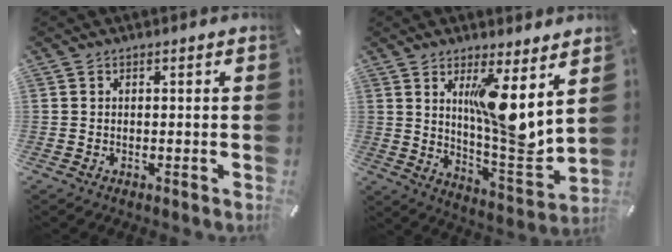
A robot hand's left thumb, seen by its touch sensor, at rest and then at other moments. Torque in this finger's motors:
{"motor_torque": [1.85, 2.72, 1.46, -1.31, 0.52]}